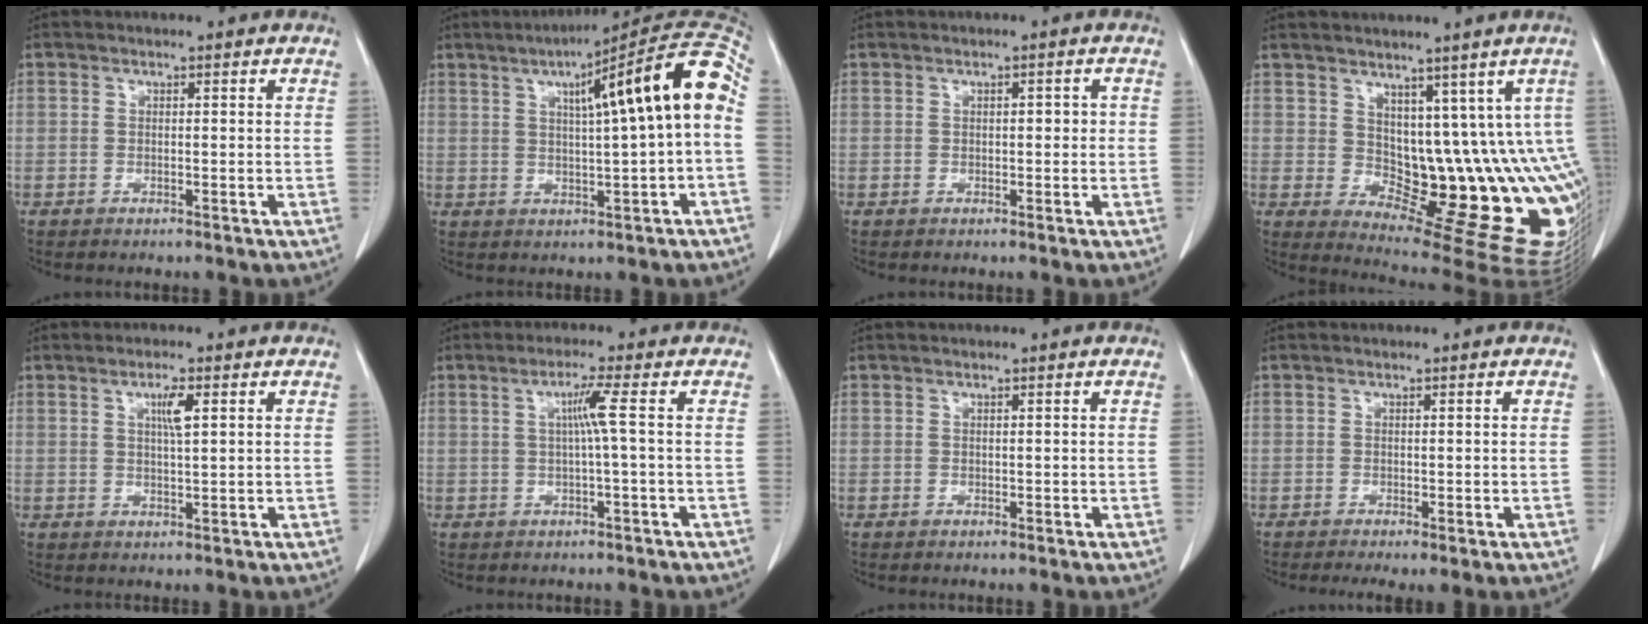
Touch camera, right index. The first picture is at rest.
{"total": 15.5, "force": [2.8, 0.5, 15.2], "torque": [-0.211, 0.040, 0.035]}
{"total": 1.4, "force": [0.1, 0.8, 1.1], "torque": [-0.012, 0.009, 0.003]}
{"total": 14.4, "force": [2.8, 7.2, 12.1], "torque": [-0.140, -0.004, 0.059]}
{"total": 3.1, "force": [1.3, 0.3, 2.8], "torque": [-0.050, 0.000, 0.023]}
{"total": 3.4, "force": [0.5, -0.9, 3.3], "torque": [-0.064, 0.004, 0.011]}
{"total": 0.0}
{"total": 2.6, "force": [-0.8, 0.7, 2.3], "torque": [-0.040, -0.005, -0.007]}